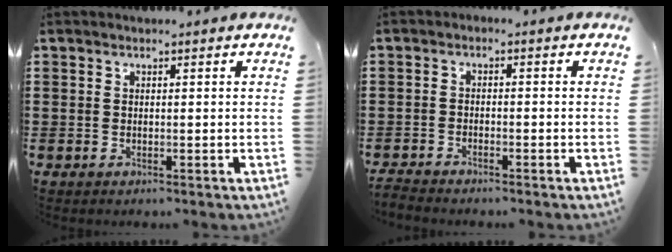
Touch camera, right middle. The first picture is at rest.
{"total": 1.6, "force": [-1.6, -0.1, 0.1], "torque": [-0.003, 0.000, -0.032]}